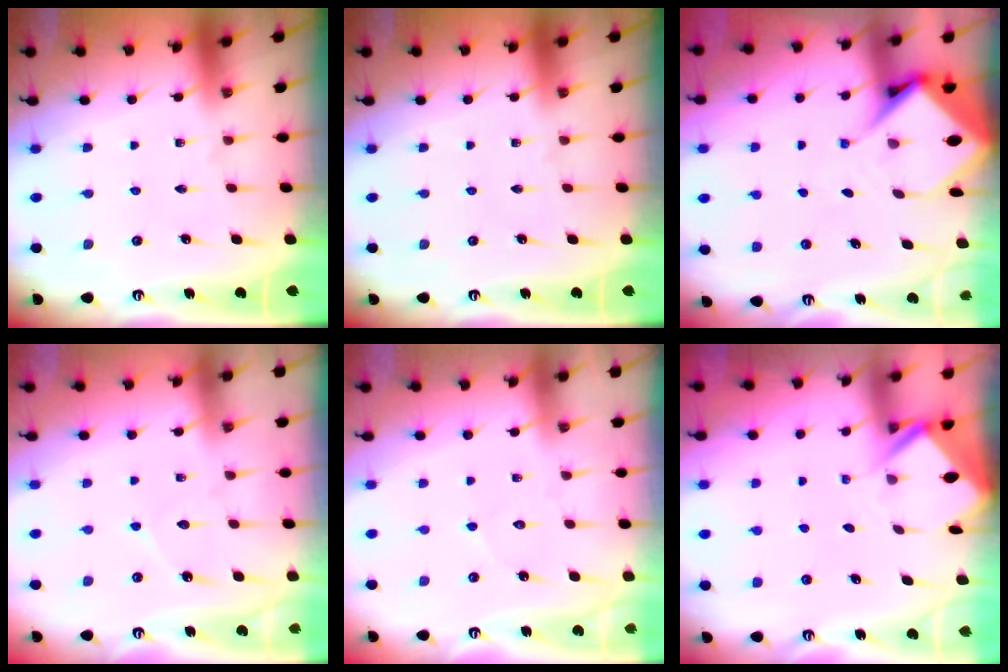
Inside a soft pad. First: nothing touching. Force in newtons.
{"total": 0.0}
{"total": 7.7, "press": 7.6, "slide": 0.6}
{"total": 5.5, "press": 5.5, "slide": 0.5}
{"total": 3.6, "press": 3.5, "slide": 0.3}
{"total": 2.5, "press": 2.5, "slide": 0.2}